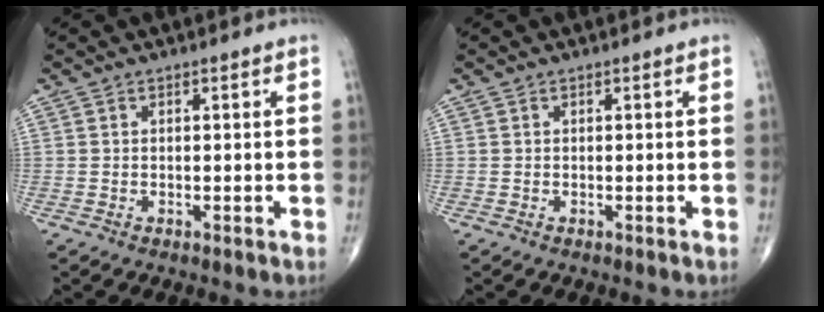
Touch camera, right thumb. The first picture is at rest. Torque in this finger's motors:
{"motor_torque": [0.00, 0.00, 0.06, 0.06, 0.00]}